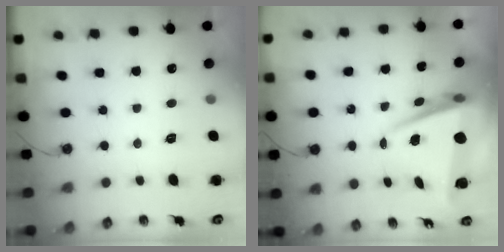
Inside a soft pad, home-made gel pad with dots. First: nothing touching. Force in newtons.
{"total": 8.1, "press": 7.8, "slide": 2.2}